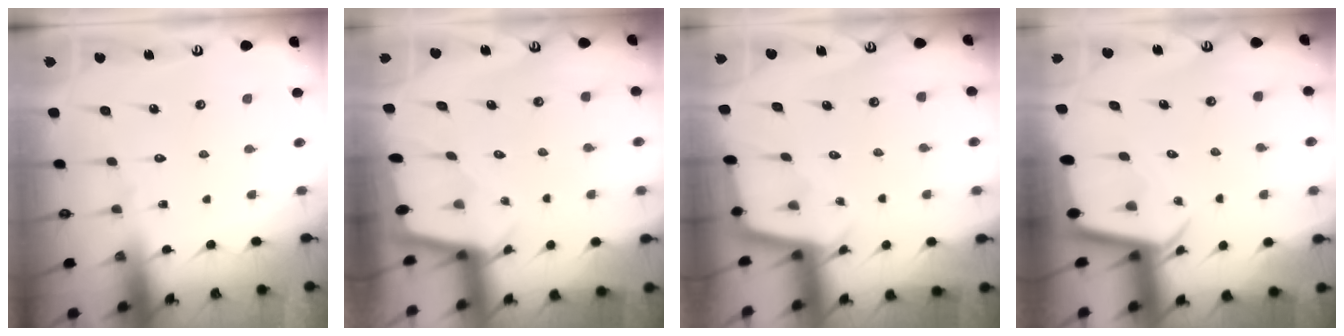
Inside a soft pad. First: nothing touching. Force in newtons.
{"total": 1.8, "press": 1.8, "slide": 0.2}
{"total": 2.3, "press": 2.3, "slide": 0.2}
{"total": 3.6, "press": 3.6, "slide": 0.2}